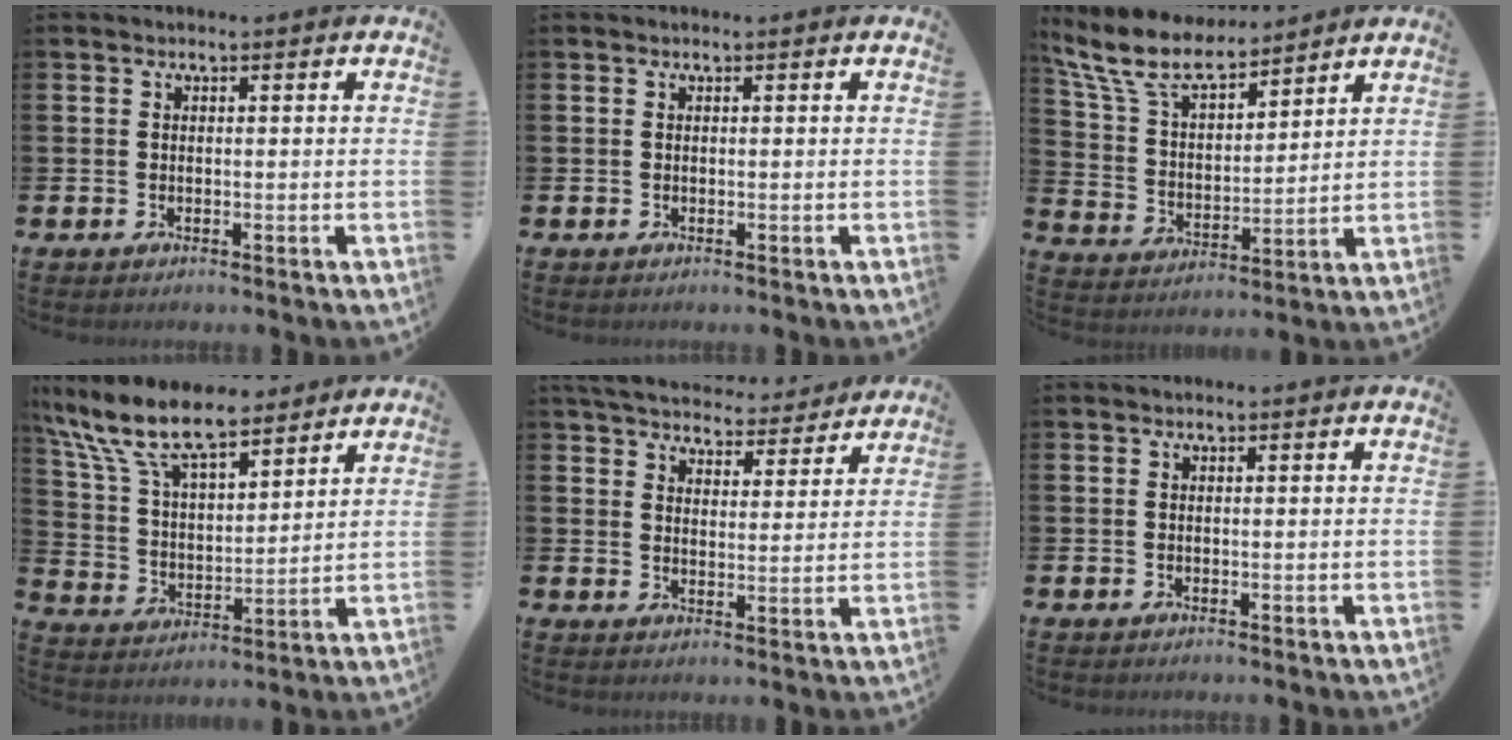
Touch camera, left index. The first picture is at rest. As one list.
[{"total": 0.0}, {"total": 9.3, "force": [8.1, 3.0, 3.5], "torque": [-0.111, -0.039, 0.147]}, {"total": 11.4, "force": [9.4, 3.9, 5.1], "torque": [-0.146, -0.042, 0.171]}, {"total": 5.8, "force": [5.6, 1.2, 0.7], "torque": [-0.038, -0.040, 0.098]}, {"total": 0.0}]